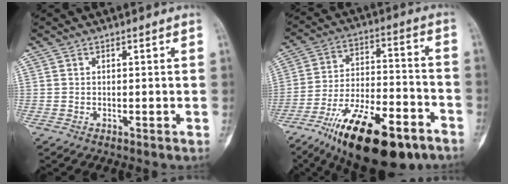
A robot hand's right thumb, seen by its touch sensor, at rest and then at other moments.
{"total": 23.2, "force": [-14.1, 8.8, 16.1], "torque": [-0.261, 0.069, -0.229]}